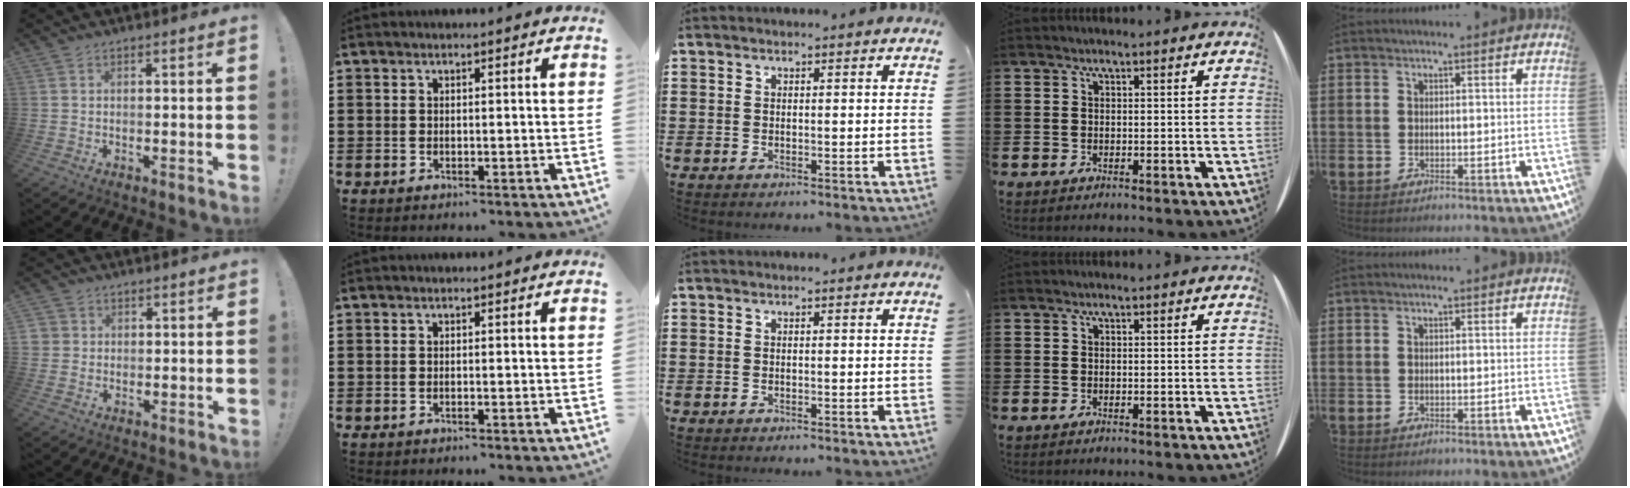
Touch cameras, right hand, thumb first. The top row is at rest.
{"thumb": {"total": 2.7, "force": [0.8, 2.5, 0.2], "torque": [-0.007, 0.001, 0.016]}}